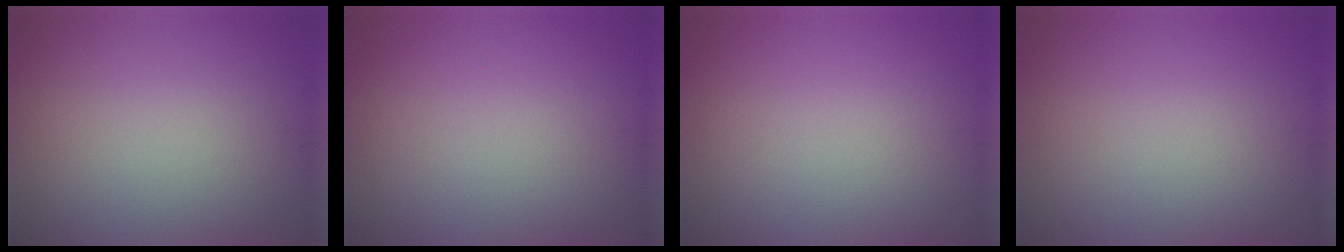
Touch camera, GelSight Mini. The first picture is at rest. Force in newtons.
{"total": 0.0}
{"total": 0.0}
{"total": 0.0}